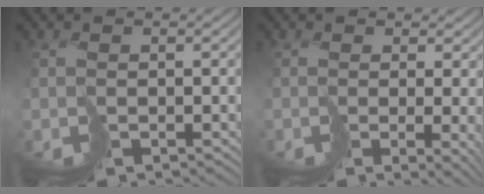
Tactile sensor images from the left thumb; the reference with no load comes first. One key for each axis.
{"total": 4.7, "fx": 0.6, "fy": 1.5, "fz": 4.5, "tx": -0.078, "ty": -0.015, "tz": 0.030}